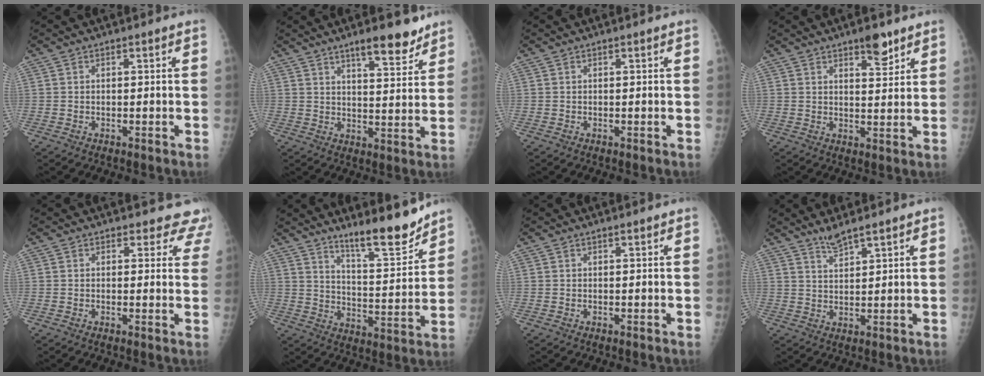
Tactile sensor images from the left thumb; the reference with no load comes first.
{"total": 8.5, "force": [6.3, 2.0, 5.4], "torque": [-0.053, -0.042, 0.095]}
{"total": 0.0}
{"total": 5.1, "force": [3.4, 1.8, 3.2], "torque": [-0.026, -0.023, 0.052]}
{"total": 5.4, "force": [4.7, 2.7, 0.0], "torque": [0.048, -0.019, 0.023]}
{"total": 11.5, "force": [9.8, 1.4, 6.0], "torque": [-0.068, -0.081, 0.163]}
{"total": 0.0}
{"total": 3.3, "force": [2.9, 0.1, 1.7], "torque": [-0.026, -0.016, 0.059]}